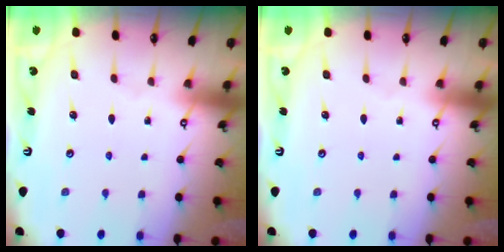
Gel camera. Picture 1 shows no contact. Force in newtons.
{"total": 0.0}